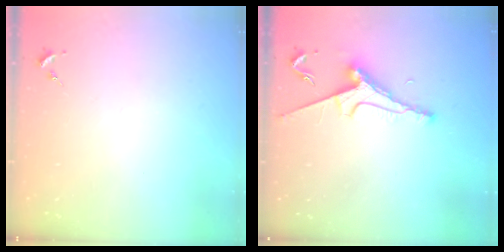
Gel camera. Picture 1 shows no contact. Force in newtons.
{"total": 8.0, "press": 7.9, "slide": 1.2}